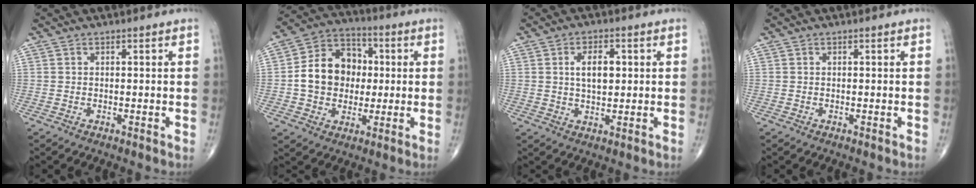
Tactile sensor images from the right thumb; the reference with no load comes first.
{"total": 13.9, "force": [0.1, 11.3, 8.2], "torque": [-0.102, 0.027, -0.003]}
{"total": 5.9, "force": [1.1, 3.2, 4.9], "torque": [-0.071, -0.001, 0.017]}
{"total": 0.0}